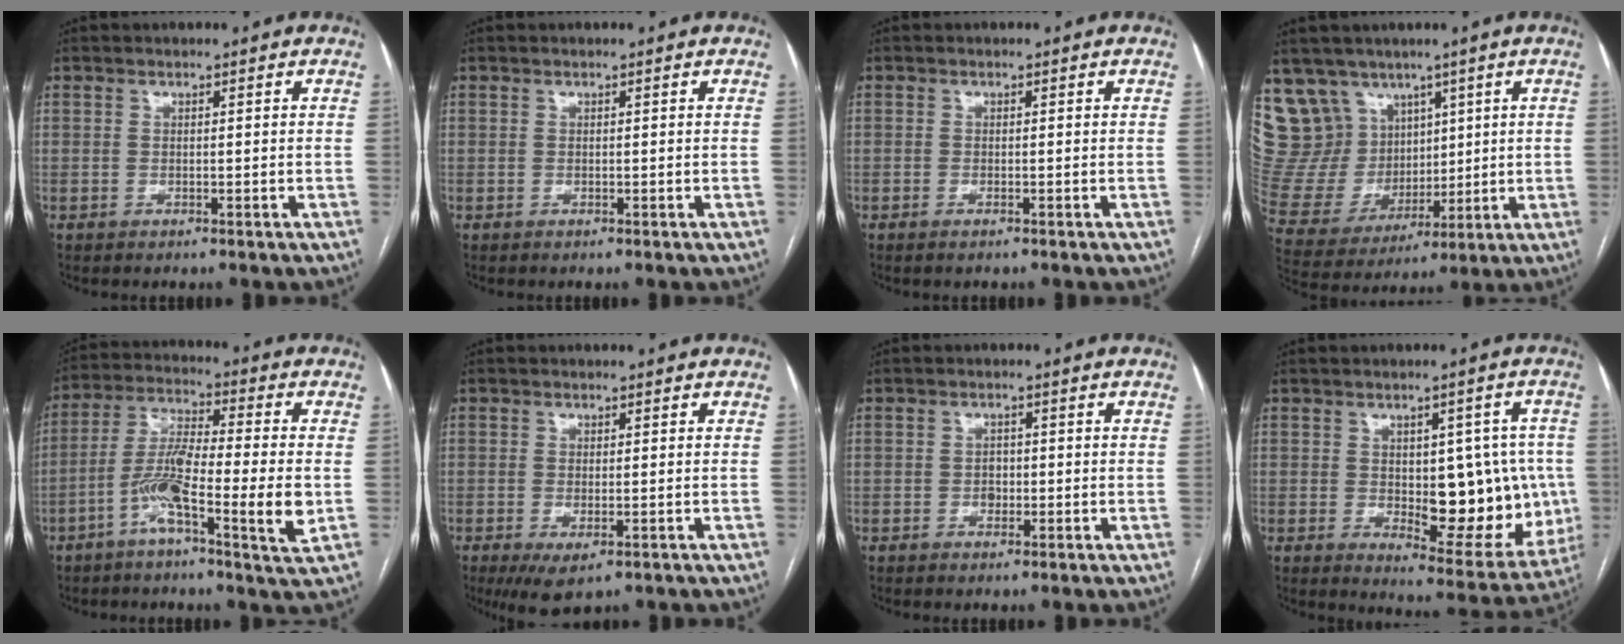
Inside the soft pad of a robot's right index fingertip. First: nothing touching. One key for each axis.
{"total": 0.0}
{"total": 0.7, "fx": -0.5, "fy": 0.0, "fz": 0.5, "tx": -0.011, "ty": -0.002, "tz": -0.008}
{"total": 14.5, "fx": 9.2, "fy": 10.6, "fz": 3.7, "tx": -0.091, "ty": 0.049, "tz": 0.202}
{"total": 12.4, "fx": -3.8, "fy": 0.9, "fz": 11.7, "tx": -0.221, "ty": -0.004, "tz": -0.077}
{"total": 4.9, "fx": -2.5, "fy": 1.8, "fz": 3.9, "tx": -0.065, "ty": -0.013, "tz": -0.033}
{"total": 1.7, "fx": -0.4, "fy": 1.4, "fz": 1.0, "tx": -0.012, "ty": 0.005, "tz": -0.005}
{"total": 13.1, "fx": -0.2, "fy": 6.2, "fz": 11.5, "tx": -0.127, "ty": 0.002, "tz": 0.015}